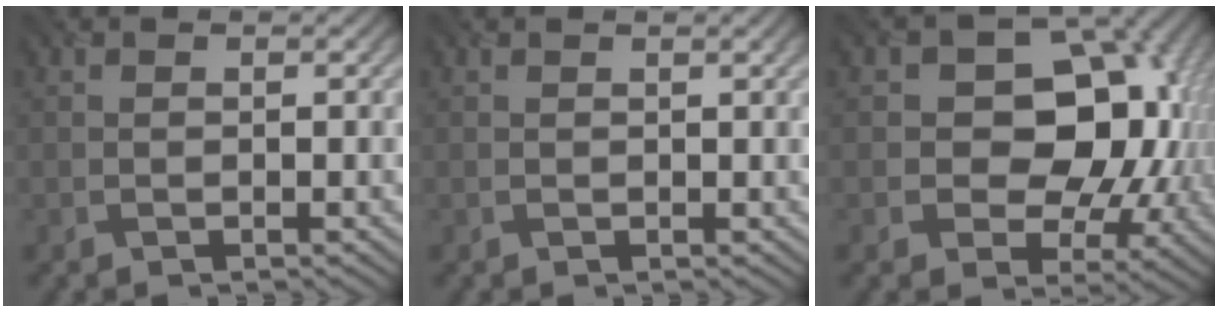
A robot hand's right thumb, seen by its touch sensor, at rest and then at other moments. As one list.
[{"total": 1.2, "force": [0.7, -0.1, 0.9], "torque": [-0.011, 0.001, 0.012]}, {"total": 14.0, "force": [1.1, 10.5, 9.2], "torque": [-0.115, 0.007, 0.007]}]